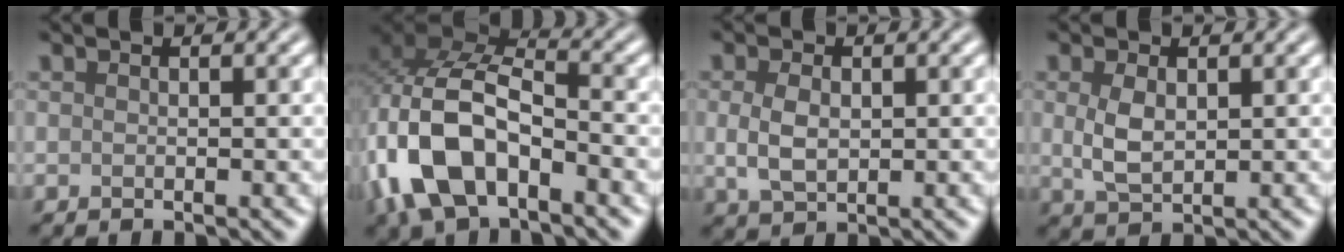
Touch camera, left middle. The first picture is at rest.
{"total": 10.5, "force": [-3.9, 5.8, 7.9], "torque": [-0.174, 0.005, -0.080]}
{"total": 3.0, "force": [0.2, 1.9, 2.2], "torque": [-0.053, 0.000, 0.005]}
{"total": 2.9, "force": [0.5, 1.7, 2.3], "torque": [-0.057, -0.001, 0.015]}